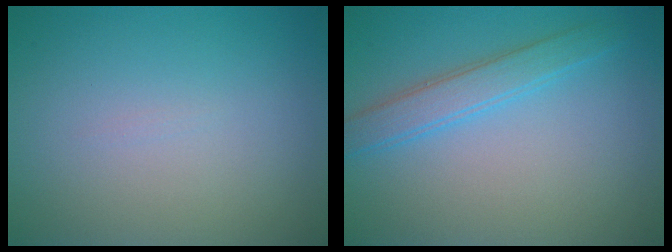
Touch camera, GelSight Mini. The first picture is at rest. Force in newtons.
{"total": 2.8, "press": 2.8, "slide": 0.1}